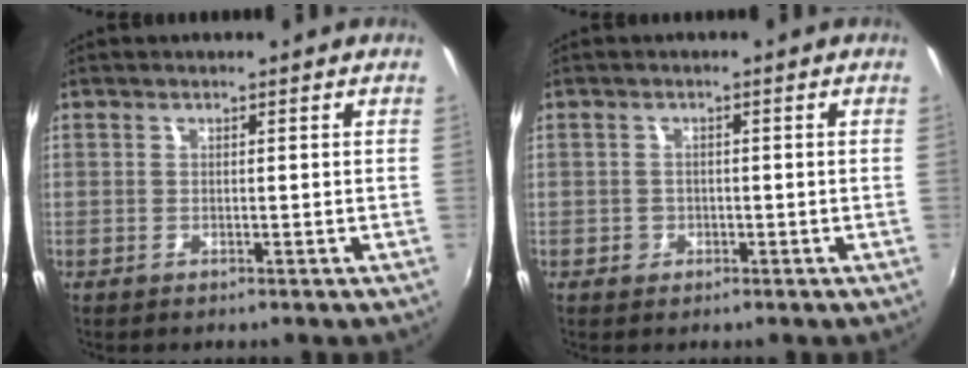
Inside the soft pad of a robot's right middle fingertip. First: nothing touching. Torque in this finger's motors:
{"motor_torque": [0.35, -0.31, 0.03, 0.01]}